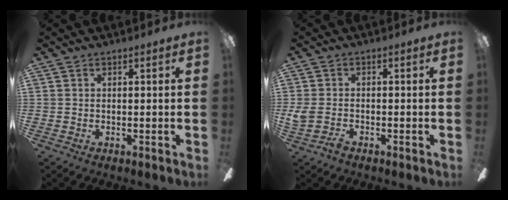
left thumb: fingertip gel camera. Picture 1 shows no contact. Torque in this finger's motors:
{"motor_torque": [0.03, 0.03, 0.22, -0.22, 0.00]}